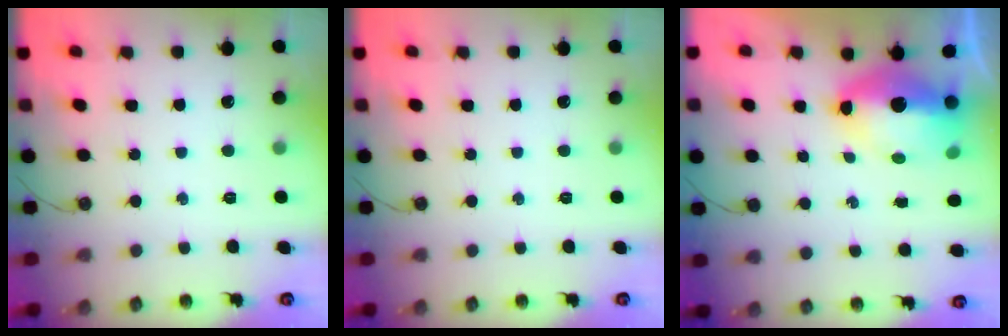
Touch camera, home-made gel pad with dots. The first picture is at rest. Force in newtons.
{"total": 0.0}
{"total": 12.1, "press": 12.1, "slide": 1.2}